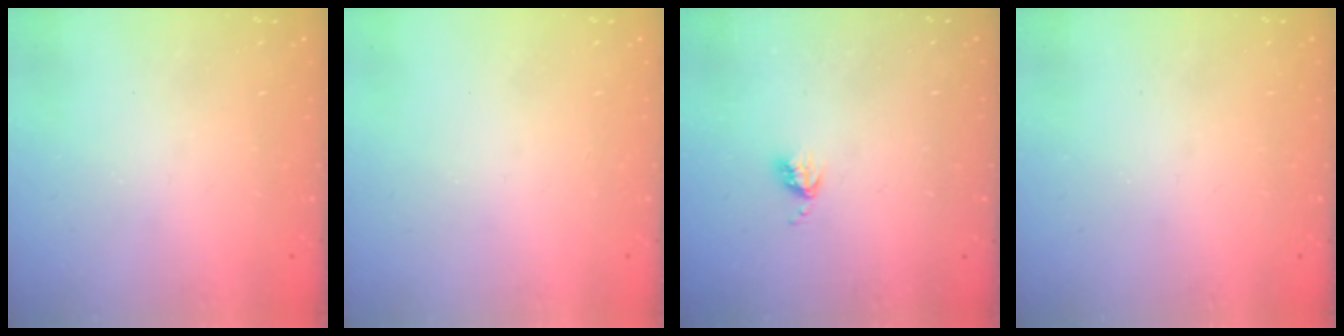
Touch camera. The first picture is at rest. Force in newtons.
{"total": 0.0}
{"total": 3.9, "press": 3.8, "slide": 0.6}
{"total": 0.0}